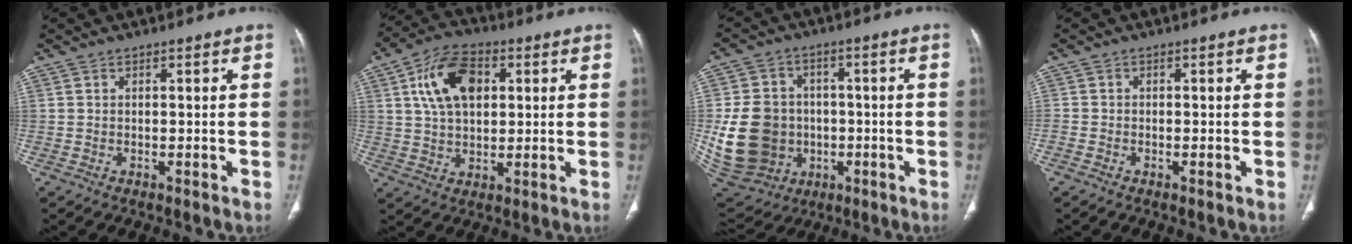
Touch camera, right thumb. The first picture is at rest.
{"total": 12.6, "force": [3.6, 7.8, 9.3], "torque": [-0.151, 0.005, 0.061]}
{"total": 18.1, "force": [-1.9, 15.6, 9.0], "torque": [-0.164, 0.013, -0.007]}
{"total": 0.8, "force": [-0.6, 0.4, 0.4], "torque": [-0.007, 0.000, -0.018]}